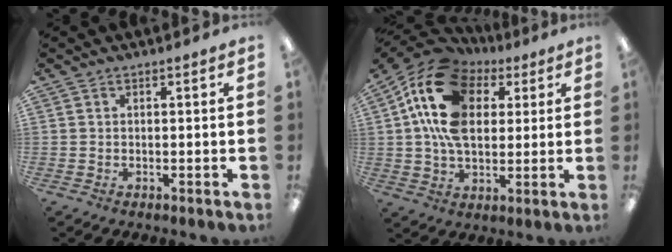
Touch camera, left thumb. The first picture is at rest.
{"total": 19.1, "force": [6.2, 13.2, 12.4], "torque": [-0.244, -0.007, 0.112]}